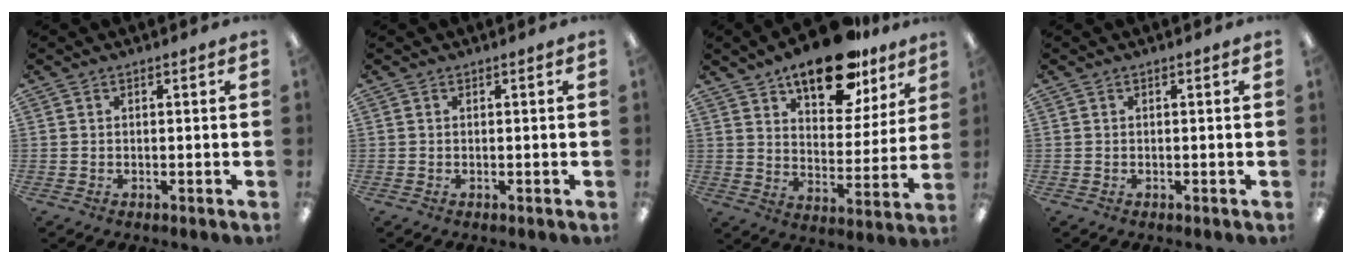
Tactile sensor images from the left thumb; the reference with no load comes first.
{"total": 0.0}
{"total": 19.3, "force": [13.6, 8.4, 10.7], "torque": [-0.151, -0.075, 0.227]}
{"total": 0.0}